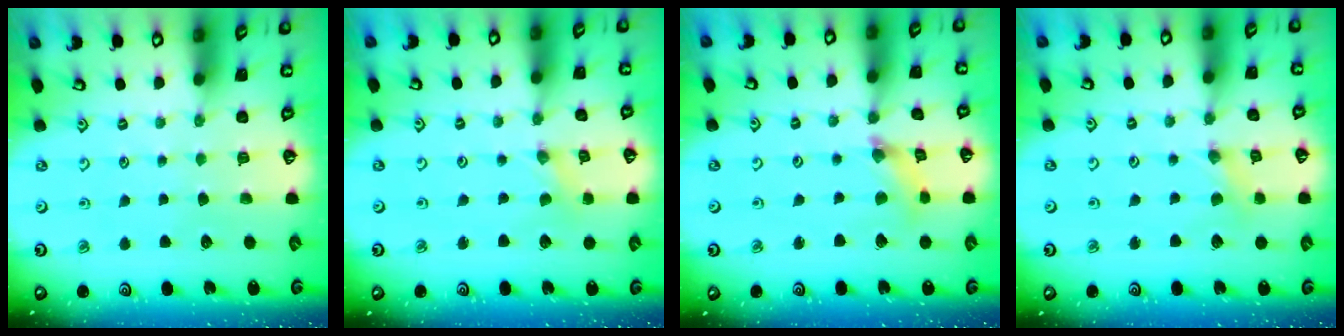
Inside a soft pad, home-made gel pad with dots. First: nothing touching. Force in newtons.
{"total": 0.0}
{"total": 3.2, "press": 3.2, "slide": 0.4}
{"total": 2.1, "press": 2.1, "slide": 0.4}